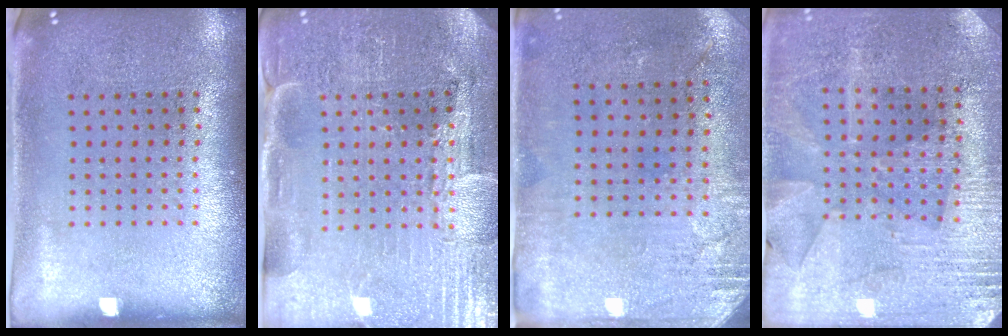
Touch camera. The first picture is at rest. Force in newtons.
{"total": 3.9, "press": 3.8, "slide": 1.1}
{"total": 2.8, "press": 2.3, "slide": 1.6}
{"total": 2.8, "press": 2.7, "slide": 0.6}